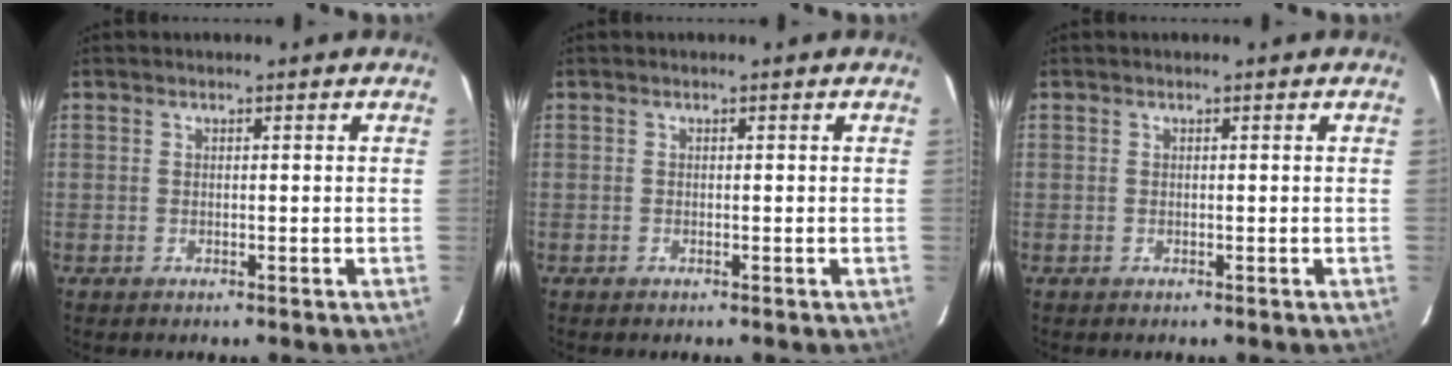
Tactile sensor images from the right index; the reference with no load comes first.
{"total": 1.2, "force": [-0.3, -0.5, -1.0], "torque": [0.018, -0.003, -0.008]}
{"total": 0.0}